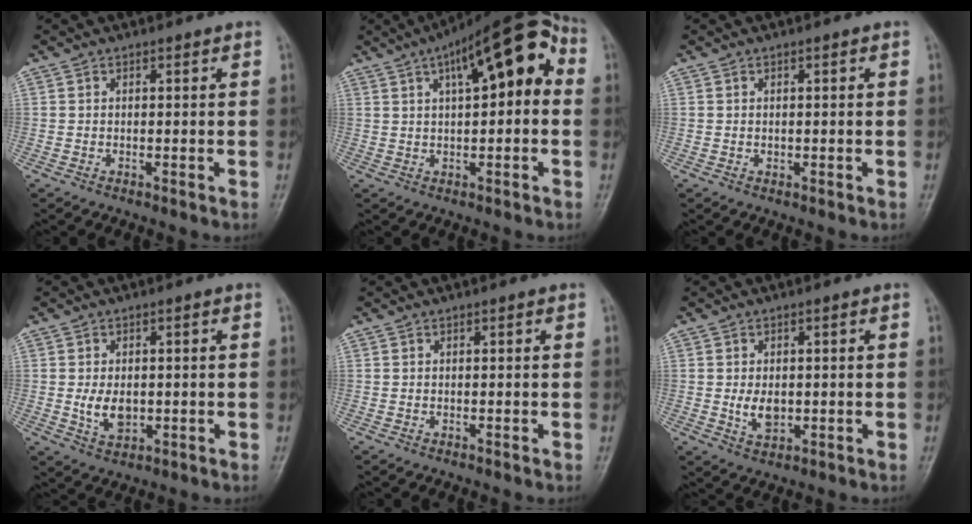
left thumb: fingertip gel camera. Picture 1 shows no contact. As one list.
[{"total": 15.2, "force": [4.0, 5.8, 13.4], "torque": [-0.166, 0.038, 0.050]}, {"total": 0.6, "force": [0.1, 0.4, 0.4], "torque": [-0.007, 0.003, 0.004]}, {"total": 5.4, "force": [-0.4, 3.5, 4.1], "torque": [-0.062, -0.004, 0.000]}, {"total": 0.0}, {"total": 4.6, "force": [-0.2, 3.0, 3.4], "torque": [-0.050, -0.003, 0.003]}]